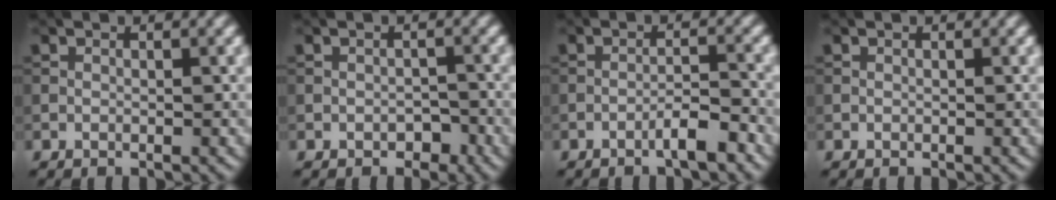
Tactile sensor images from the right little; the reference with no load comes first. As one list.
[{"total": 1.4, "force": [-0.8, 0.9, 0.7], "torque": [-0.008, -0.001, -0.013]}, {"total": 2.8, "force": [-1.8, 0.4, 2.1], "torque": [-0.033, 0.010, -0.034]}, {"total": 0.0}]